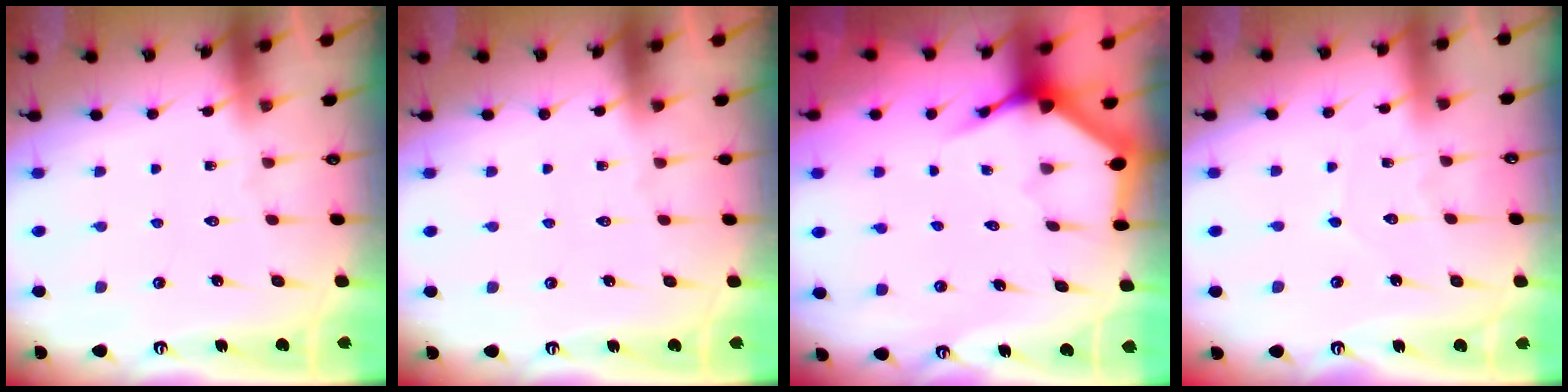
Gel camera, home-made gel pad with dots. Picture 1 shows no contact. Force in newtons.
{"total": 0.0}
{"total": 3.7, "press": 3.7, "slide": 0.4}
{"total": 3.3, "press": 3.3, "slide": 0.1}